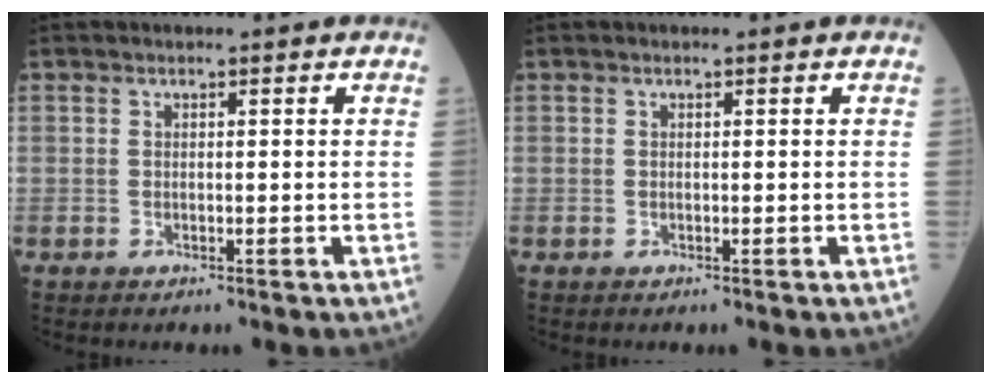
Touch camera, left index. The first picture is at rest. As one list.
[{"total": 0.0}]